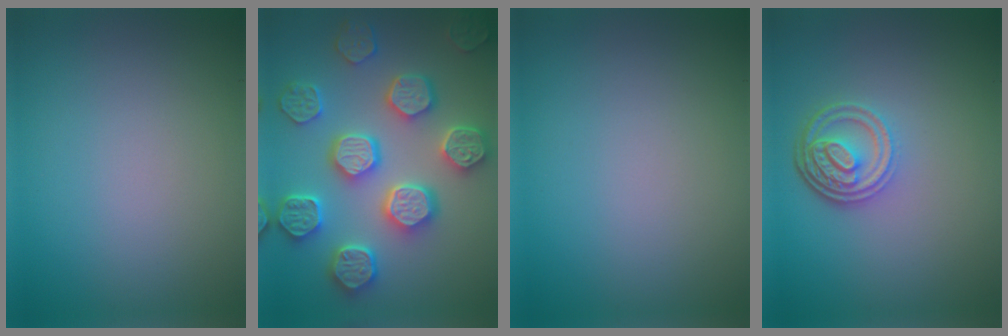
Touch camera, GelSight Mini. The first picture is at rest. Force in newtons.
{"total": 7.2, "press": 6.5, "slide": 3.1}
{"total": 0.0}
{"total": 4.4, "press": 3.3, "slide": 2.9}